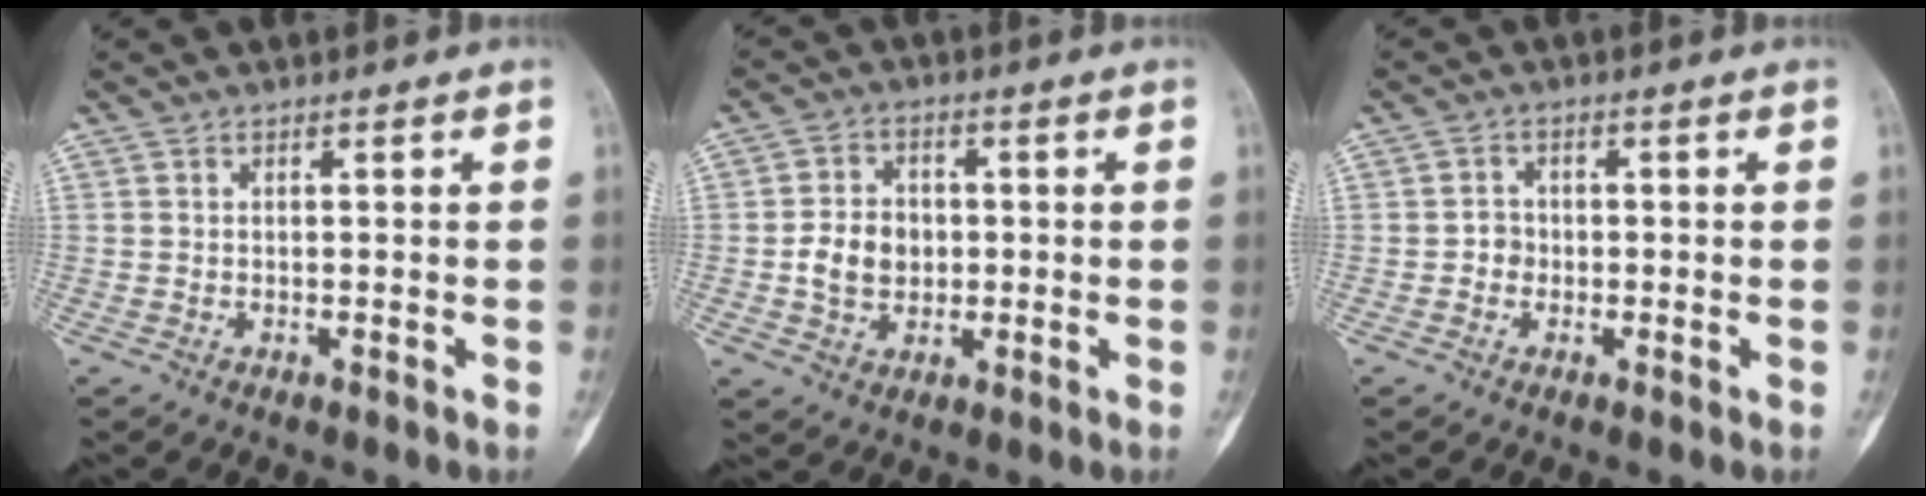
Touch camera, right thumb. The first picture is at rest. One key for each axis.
{"total": 7.2, "fx": -0.5, "fy": 5.8, "fz": 4.3, "tx": -0.056, "ty": 0.008, "tz": -0.011}
{"total": 2.1, "fx": -0.5, "fy": 1.9, "fz": 0.7, "tx": 0.005, "ty": 0.009, "tz": -0.015}